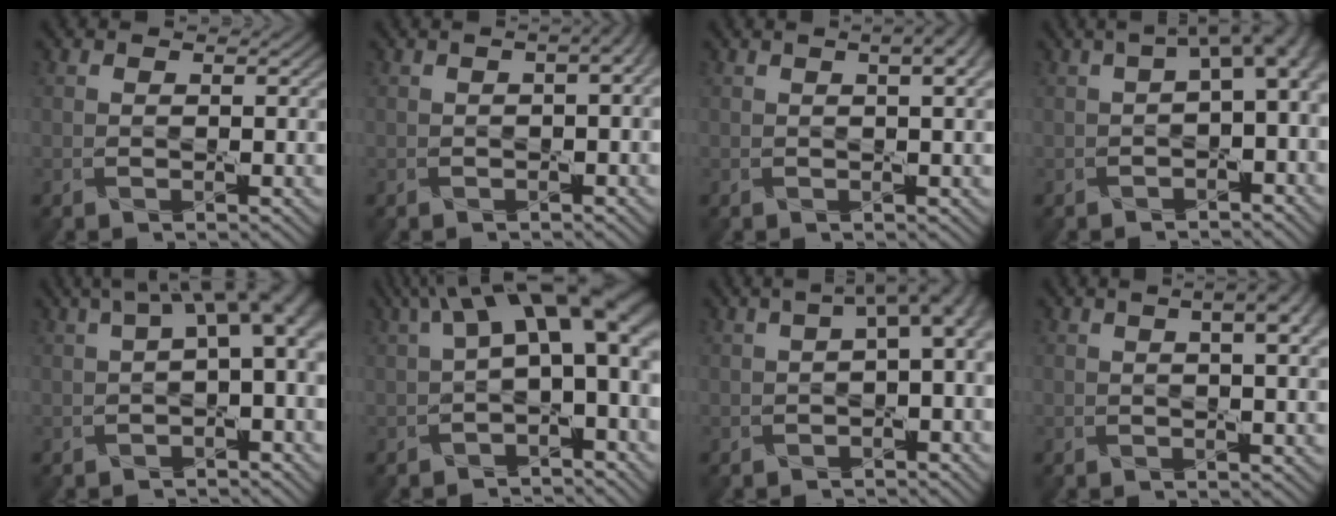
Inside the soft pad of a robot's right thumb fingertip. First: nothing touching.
{"total": 4.6, "force": [1.0, 1.8, 4.1], "torque": [-0.051, 0.018, 0.001]}
{"total": 4.8, "force": [1.9, 1.4, 4.2], "torque": [-0.048, 0.010, 0.010]}
{"total": 6.3, "force": [0.4, 2.7, 5.7], "torque": [-0.080, 0.006, 0.007]}
{"total": 7.3, "force": [1.3, 2.7, 6.7], "torque": [-0.094, 0.016, 0.021]}
{"total": 11.9, "force": [2.5, 5.0, 10.5], "torque": [-0.155, 0.009, 0.044]}
{"total": 5.7, "force": [0.5, 2.2, 5.3], "torque": [-0.070, 0.009, 0.007]}
{"total": 6.6, "force": [2.5, 2.1, 5.7], "torque": [-0.059, 0.015, 0.018]}